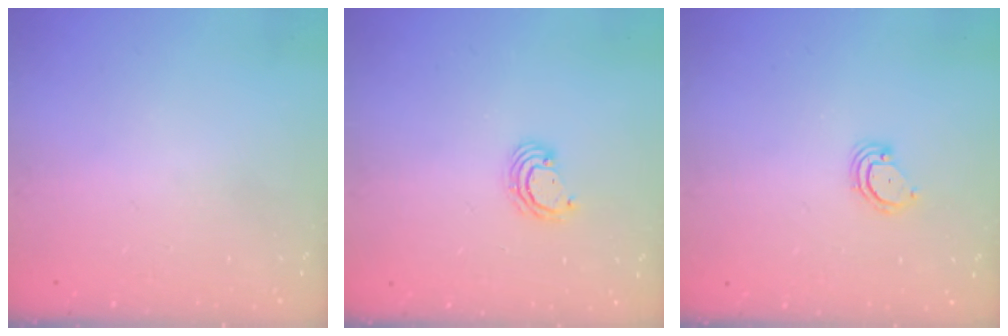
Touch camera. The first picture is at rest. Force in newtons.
{"total": 3.8, "press": 3.8, "slide": 0.3}
{"total": 3.5, "press": 3.5, "slide": 0.2}